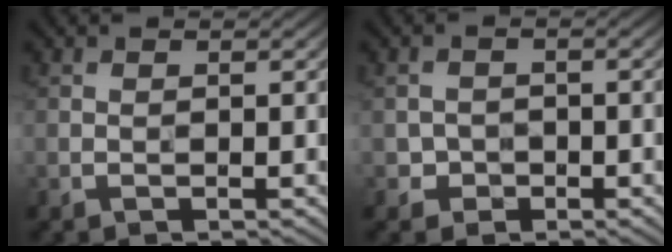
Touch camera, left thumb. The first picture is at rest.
{"total": 1.7, "force": [-0.8, 1.5, 0.3], "torque": [0.002, 0.002, -0.017]}